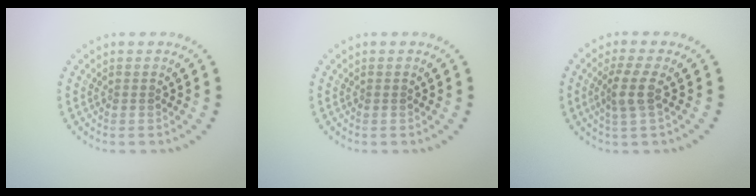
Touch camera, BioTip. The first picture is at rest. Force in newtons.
{"total": 0.0}
{"total": 2.5, "press": 2.0, "slide": 1.5}